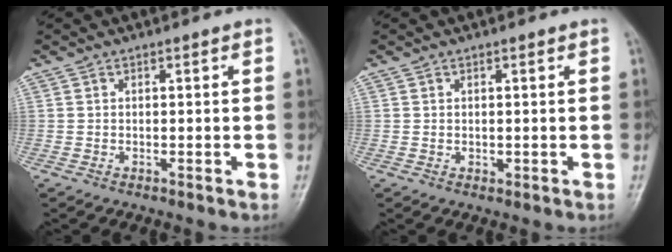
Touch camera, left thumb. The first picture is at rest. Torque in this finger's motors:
{"motor_torque": [-0.03, -0.03, 0.03, 0.08, 0.01]}